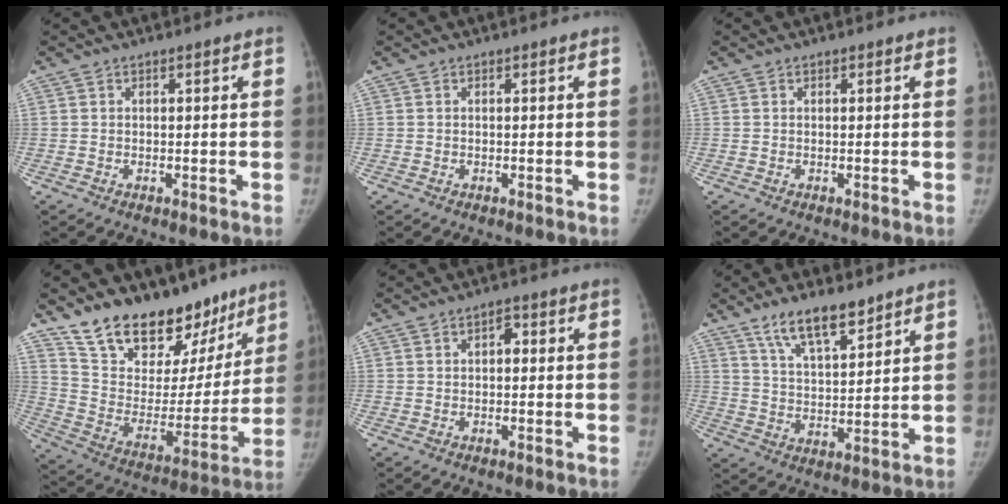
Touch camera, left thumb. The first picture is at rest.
{"total": 0.0}
{"total": 0.0}
{"total": 23.9, "force": [18.2, 12.1, 9.7], "torque": [-0.103, -0.095, 0.297]}
{"total": 2.0, "force": [0.4, 1.2, 1.6], "torque": [-0.016, 0.005, 0.000]}
{"total": 10.0, "force": [7.2, 3.1, 6.2], "torque": [-0.086, -0.043, 0.136]}